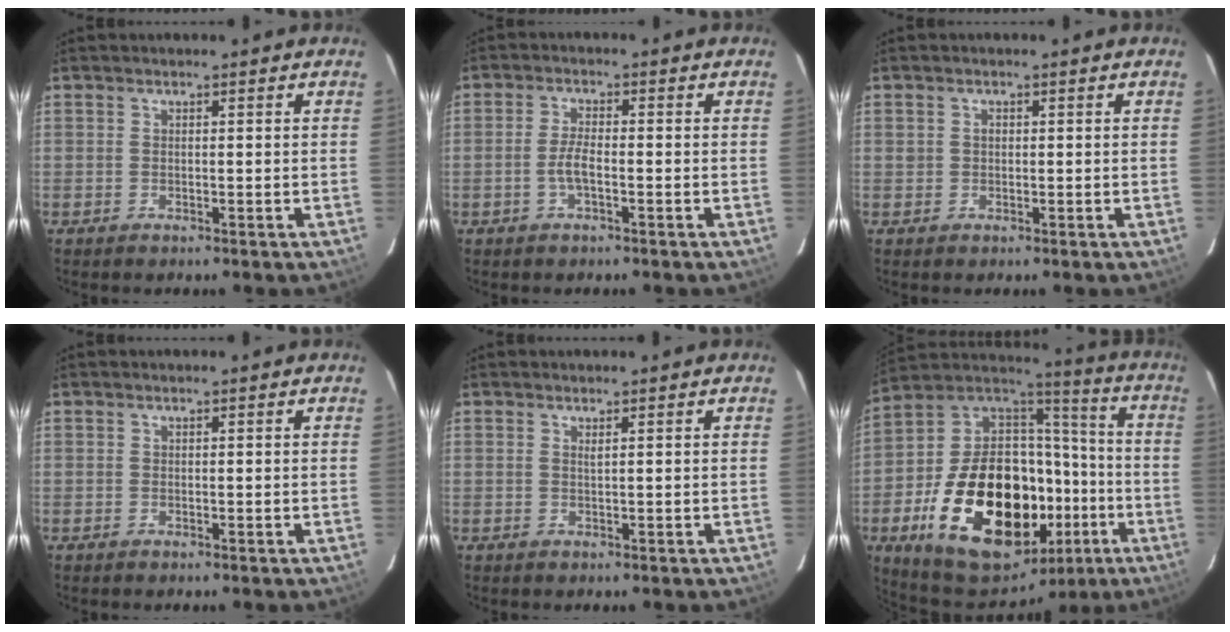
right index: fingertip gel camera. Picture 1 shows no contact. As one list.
[{"total": 3.1, "force": [-1.1, 0.7, 2.8], "torque": [-0.061, 0.004, -0.021]}, {"total": 1.0, "force": [0.1, 1.0, 0.3], "torque": [-0.001, 0.003, 0.002]}, {"total": 0.0}, {"total": 0.6, "force": [0.4, -0.1, 0.3], "torque": [-0.005, 0.001, 0.008]}, {"total": 35.1, "force": [-12.0, 21.2, 25.2], "torque": [-0.475, 0.028, -0.168]}]